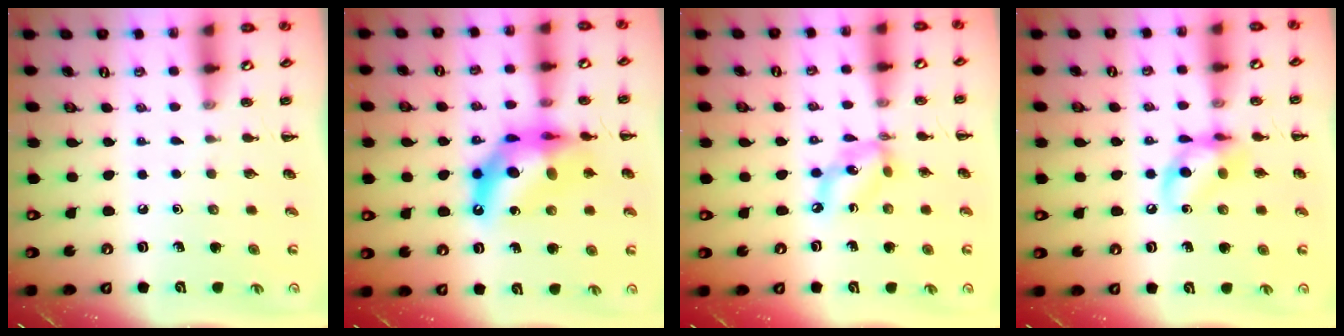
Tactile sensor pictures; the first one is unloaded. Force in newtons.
{"total": 16.2, "press": 15.6, "slide": 4.3}
{"total": 7.7, "press": 7.5, "slide": 1.9}
{"total": 10.9, "press": 10.8, "slide": 1.7}